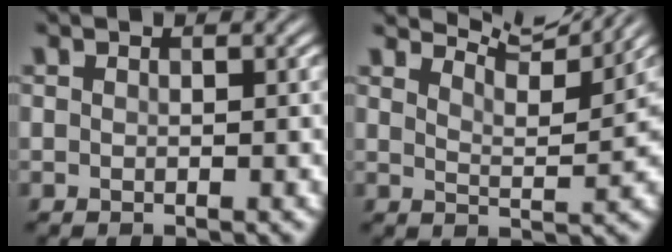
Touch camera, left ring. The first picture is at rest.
{"total": 6.4, "force": [6.2, -0.1, 1.6], "torque": [-0.038, 0.011, 0.077]}